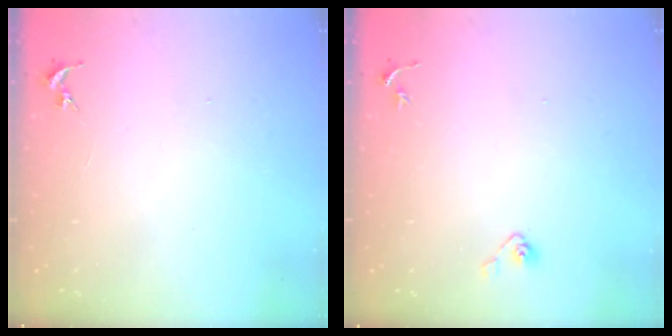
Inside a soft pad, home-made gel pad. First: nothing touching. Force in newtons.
{"total": 4.1, "press": 3.9, "slide": 1.2}